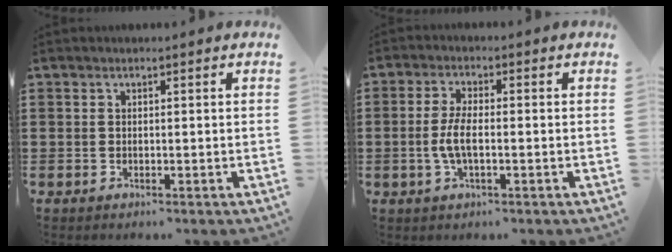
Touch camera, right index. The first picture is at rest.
{"total": 4.4, "force": [-0.8, 1.4, 4.1], "torque": [-0.102, -0.007, -0.024]}